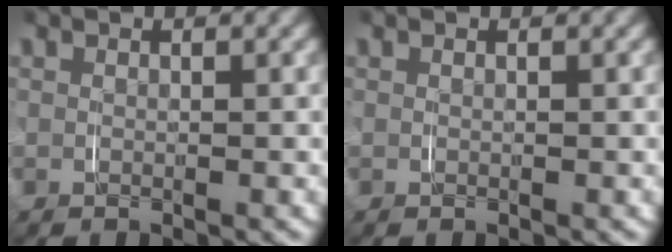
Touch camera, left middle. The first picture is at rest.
{"total": 0.0}